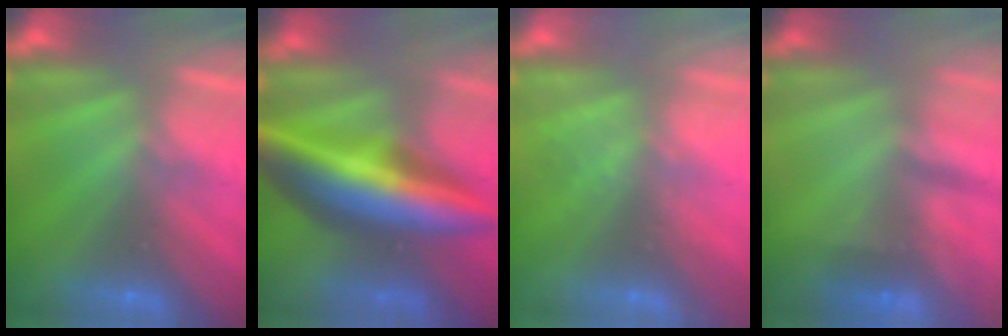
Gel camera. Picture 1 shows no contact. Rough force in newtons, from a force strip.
{"total": 6.5}
{"total": 2.3}
{"total": 2.3}